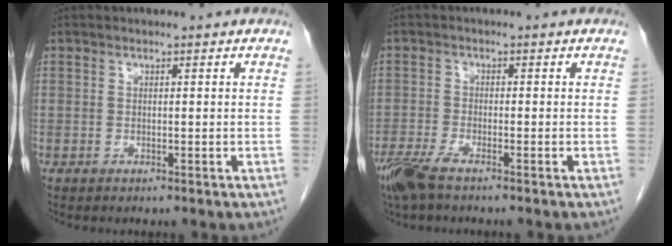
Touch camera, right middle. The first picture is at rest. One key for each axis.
{"total": 5.0, "fx": -3.6, "fy": 0.9, "fz": 3.4, "tx": -0.073, "ty": -0.013, "tz": -0.071}